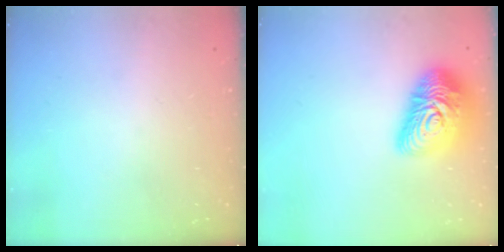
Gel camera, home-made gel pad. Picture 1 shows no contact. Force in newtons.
{"total": 17.7, "press": 17.7, "slide": 1.1}